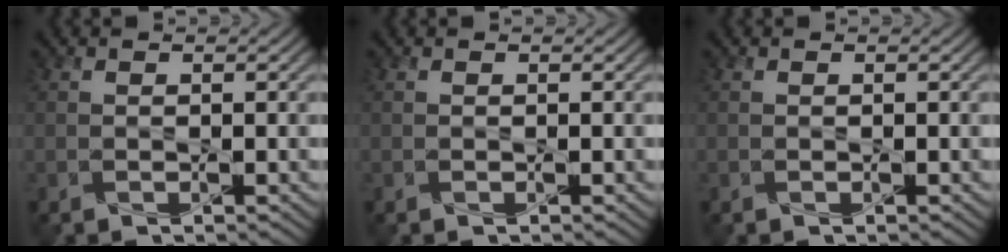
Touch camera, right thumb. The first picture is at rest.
{"total": 0.0}
{"total": 0.0}